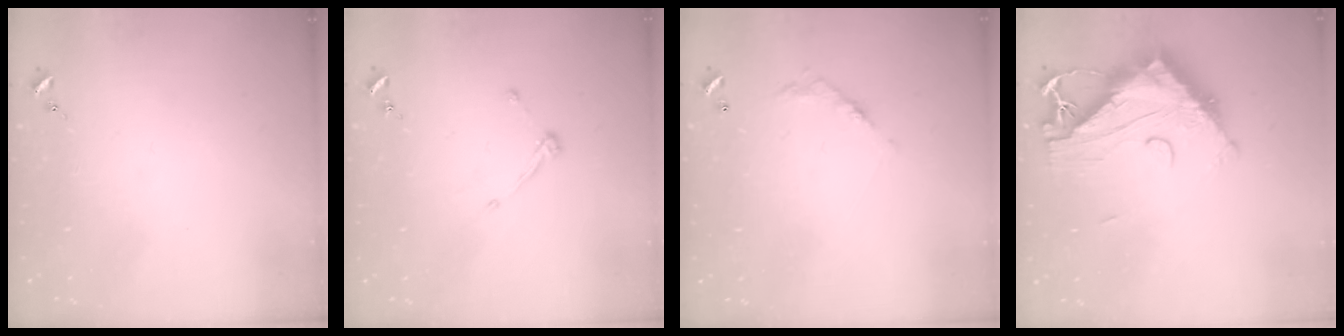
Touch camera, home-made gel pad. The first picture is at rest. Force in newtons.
{"total": 4.0, "press": 4.0, "slide": 0.6}
{"total": 6.0, "press": 6.0, "slide": 0.3}
{"total": 17.4, "press": 17.3, "slide": 1.6}